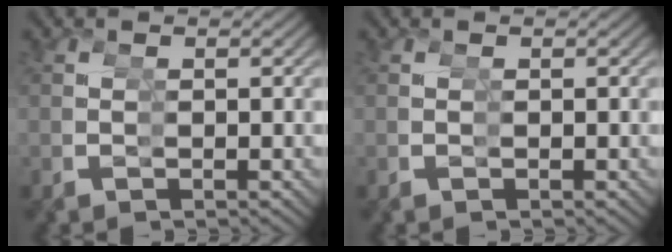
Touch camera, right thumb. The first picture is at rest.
{"total": 0.0}